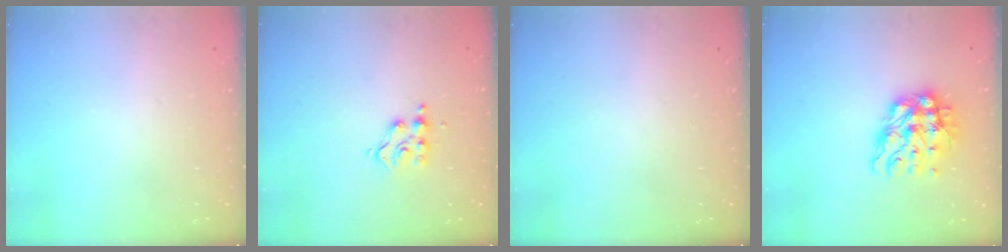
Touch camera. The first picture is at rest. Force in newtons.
{"total": 5.7, "press": 5.7, "slide": 0.3}
{"total": 0.0}
{"total": 11.8, "press": 11.7, "slide": 1.2}